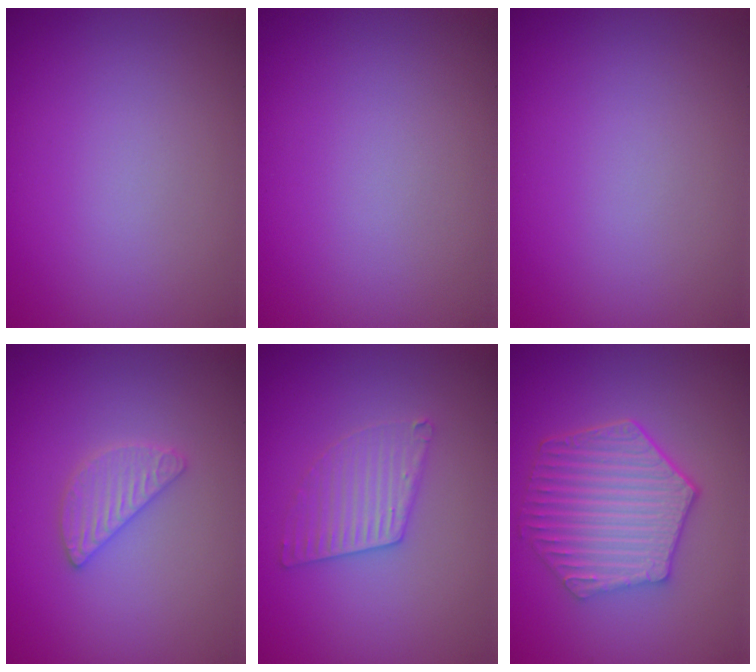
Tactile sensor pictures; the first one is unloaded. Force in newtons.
{"total": 0.0}
{"total": 0.0}
{"total": 2.0, "press": 2.0, "slide": 0.2}
{"total": 2.8, "press": 2.8, "slide": 0.3}
{"total": 6.0, "press": 4.7, "slide": 3.8}